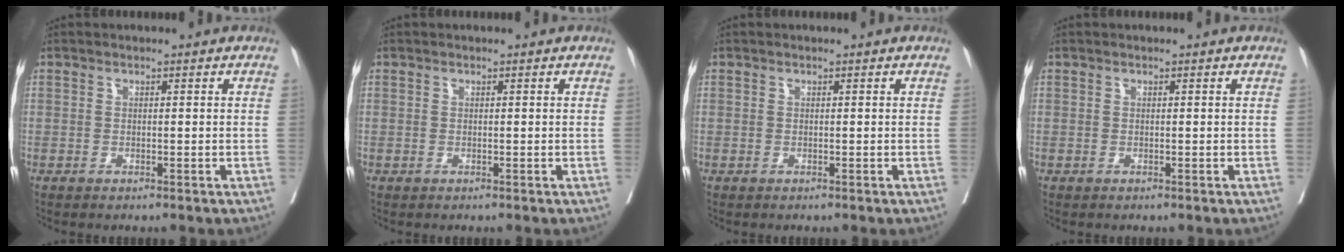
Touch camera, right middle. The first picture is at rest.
{"total": 0.0}
{"total": 0.0}
{"total": 0.0}